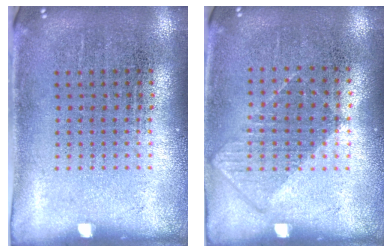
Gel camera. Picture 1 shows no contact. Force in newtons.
{"total": 0.6, "press": 0.4, "slide": 0.4}